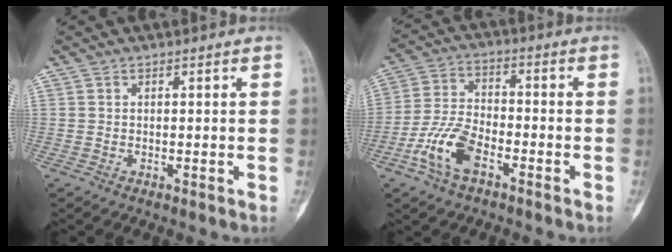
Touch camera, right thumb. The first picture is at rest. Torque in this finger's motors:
{"motor_torque": [1.98, 1.34, 1.04, -0.73, 0.04]}